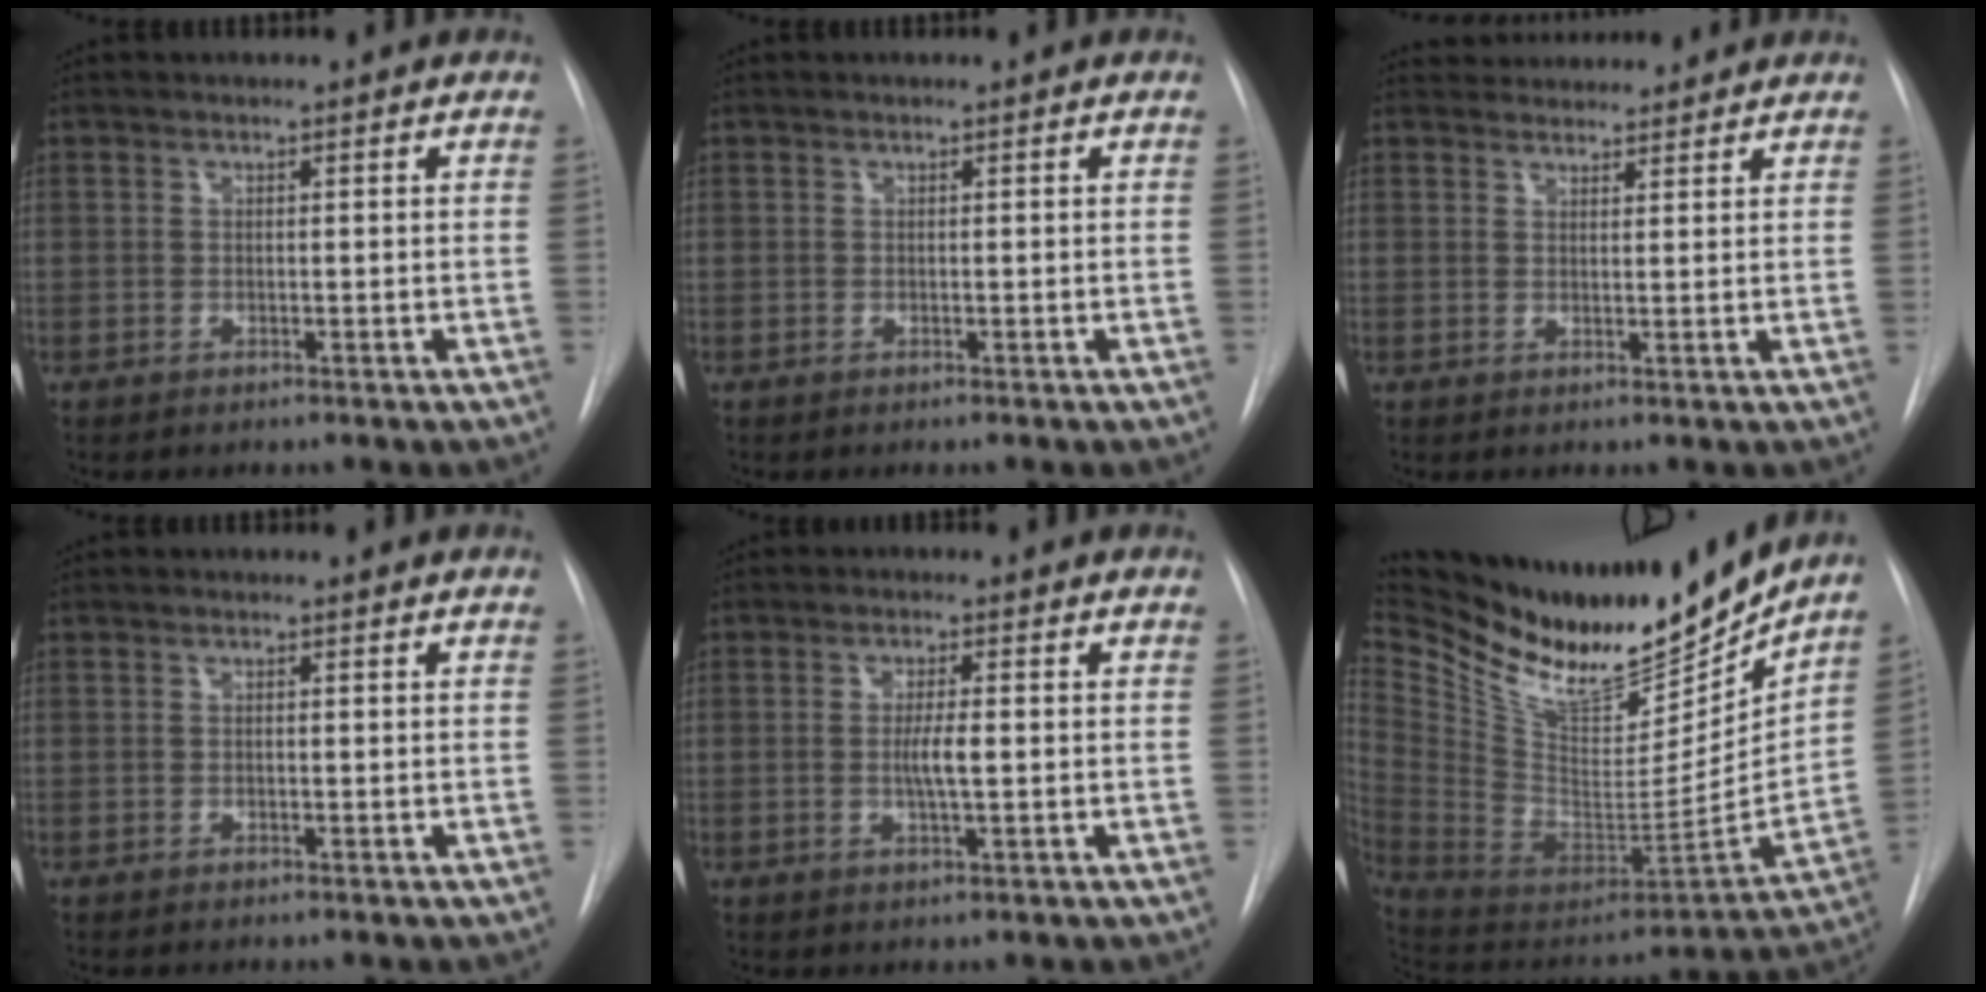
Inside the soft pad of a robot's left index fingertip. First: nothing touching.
{"total": 0.0}
{"total": 6.1, "force": [5.9, 1.5, 0.5], "torque": [-0.001, 0.027, 0.076]}
{"total": 0.0}
{"total": 3.3, "force": [-0.2, 0.3, 3.3], "torque": [-0.062, -0.002, -0.004]}
{"total": 28.9, "force": [25.1, 7.6, 12.1], "torque": [-0.242, -0.064, 0.402]}